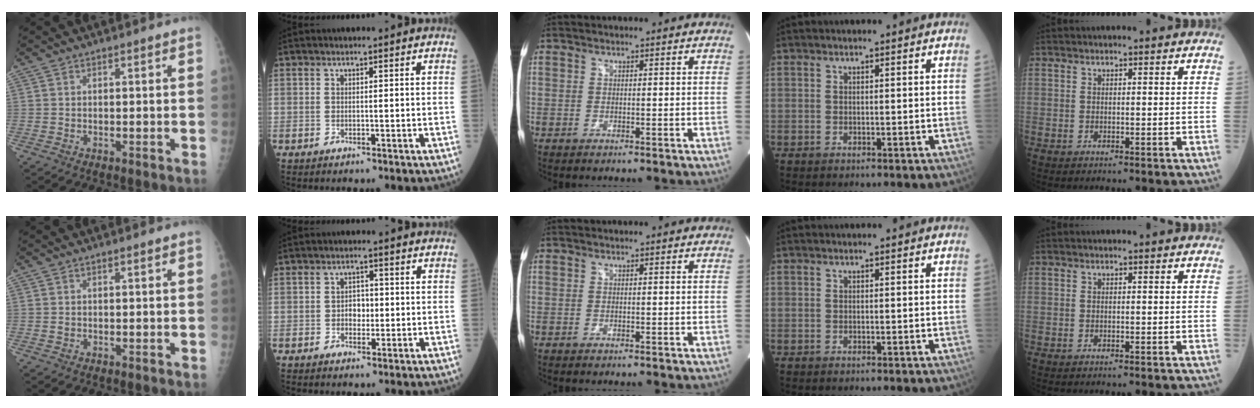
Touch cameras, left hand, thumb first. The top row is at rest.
{"thumb": {"total": 0.7, "force": [0.3, 0.3, 0.6], "torque": [-0.009, 0.001, 0.007]}, "index": {"total": 2.5, "force": [-0.2, 1.8, 1.8], "torque": [-0.025, 0.005, -0.002]}}